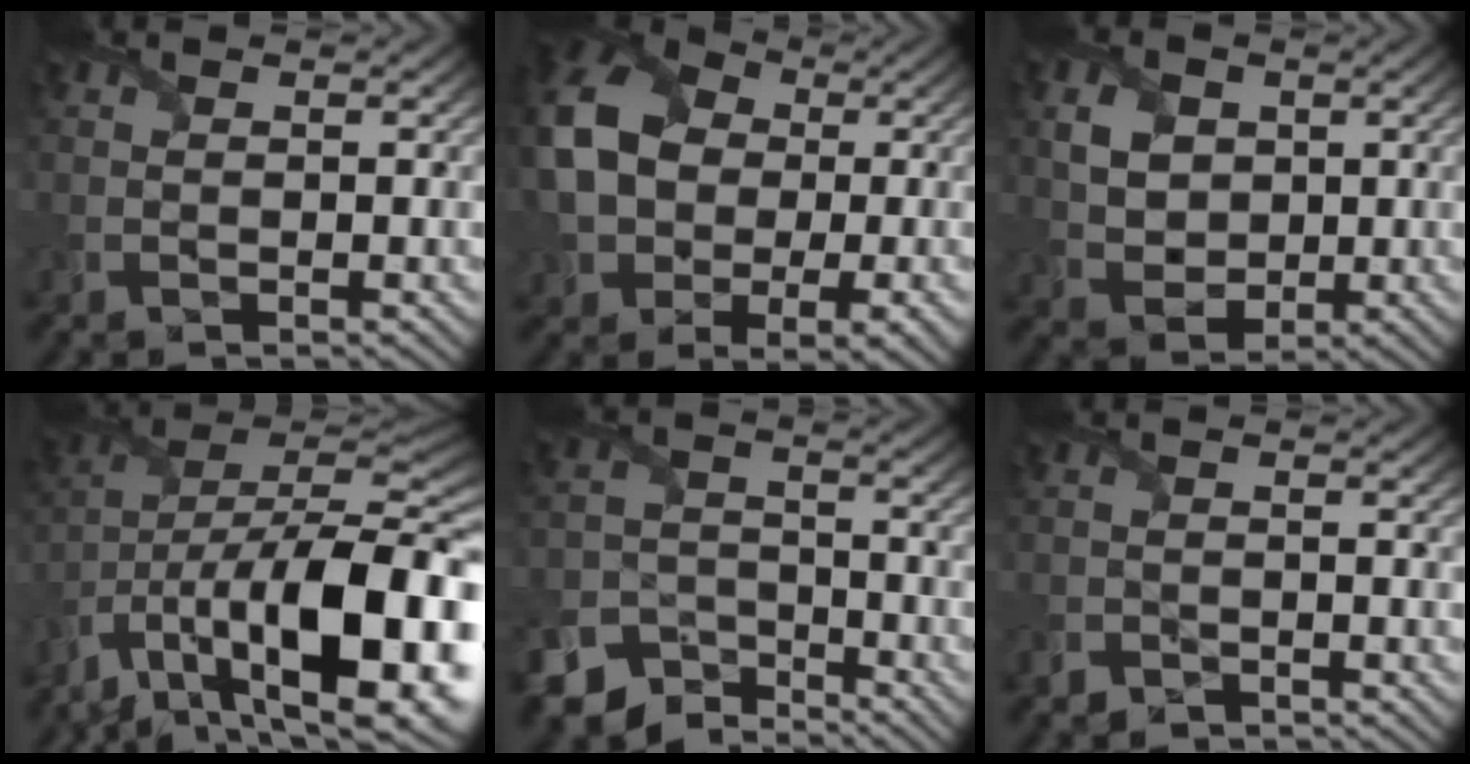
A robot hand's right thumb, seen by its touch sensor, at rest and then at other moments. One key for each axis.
{"total": 16.5, "fx": -0.1, "fy": 12.6, "fz": 10.7, "tx": -0.266, "ty": -0.034, "tz": 0.014}
{"total": 5.0, "fx": 1.0, "fy": 4.1, "fz": 2.8, "tx": -0.080, "ty": 0.000, "tz": 0.014}
{"total": 18.4, "fx": -8.9, "fy": 8.9, "fz": 13.4, "tx": -0.239, "ty": -0.008, "tz": -0.135}
{"total": 9.6, "fx": -8.2, "fy": 4.6, "fz": 2.0, "tx": -0.050, "ty": -0.020, "tz": -0.143}
{"total": 1.5, "fx": -1.5, "fy": 0.2, "fz": 0.1, "tx": -0.003, "ty": -0.003, "tz": -0.031}